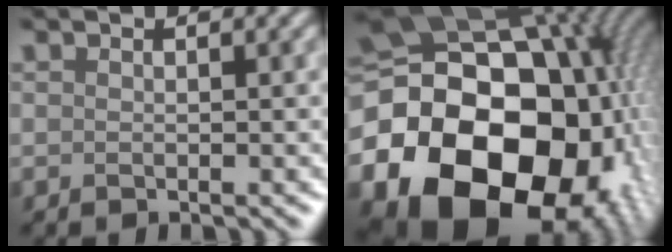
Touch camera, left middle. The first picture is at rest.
{"total": 24.6, "force": [-5.1, 19.3, 14.3], "torque": [-0.263, -0.050, -0.110]}